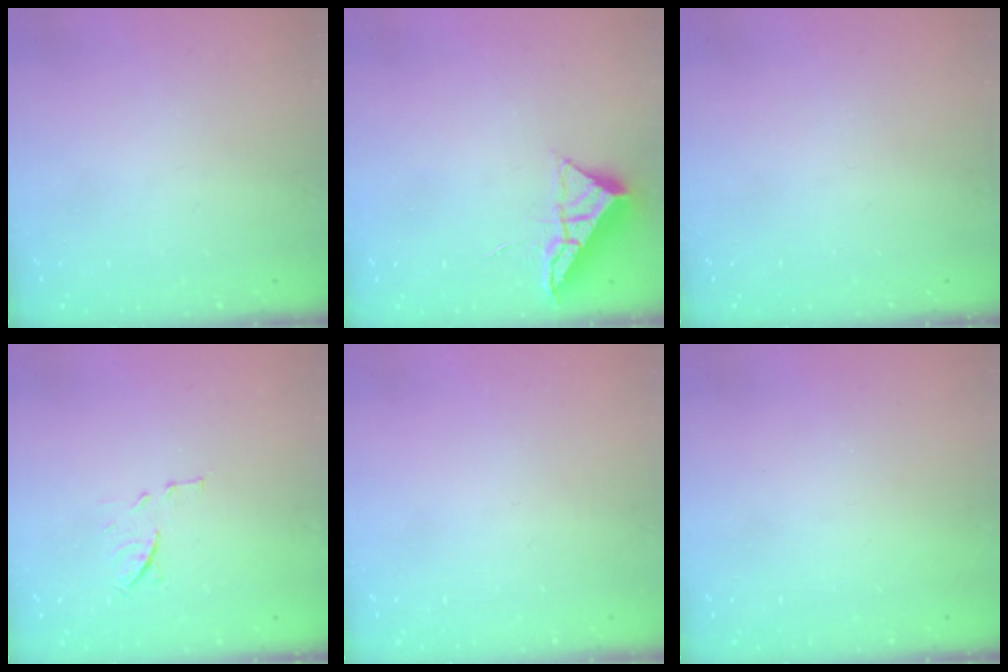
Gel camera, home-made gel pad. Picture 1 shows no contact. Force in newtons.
{"total": 6.9, "press": 6.9, "slide": 0.5}
{"total": 0.0}
{"total": 8.6, "press": 8.5, "slide": 1.1}
{"total": 0.0}
{"total": 1.5, "press": 1.5, "slide": 0.1}